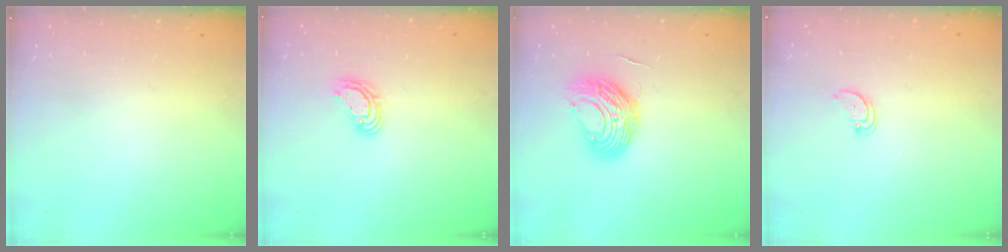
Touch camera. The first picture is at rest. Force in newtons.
{"total": 6.6, "press": 6.6, "slide": 0.9}
{"total": 10.1, "press": 10.1, "slide": 0.8}
{"total": 2.4, "press": 2.4, "slide": 0.2}